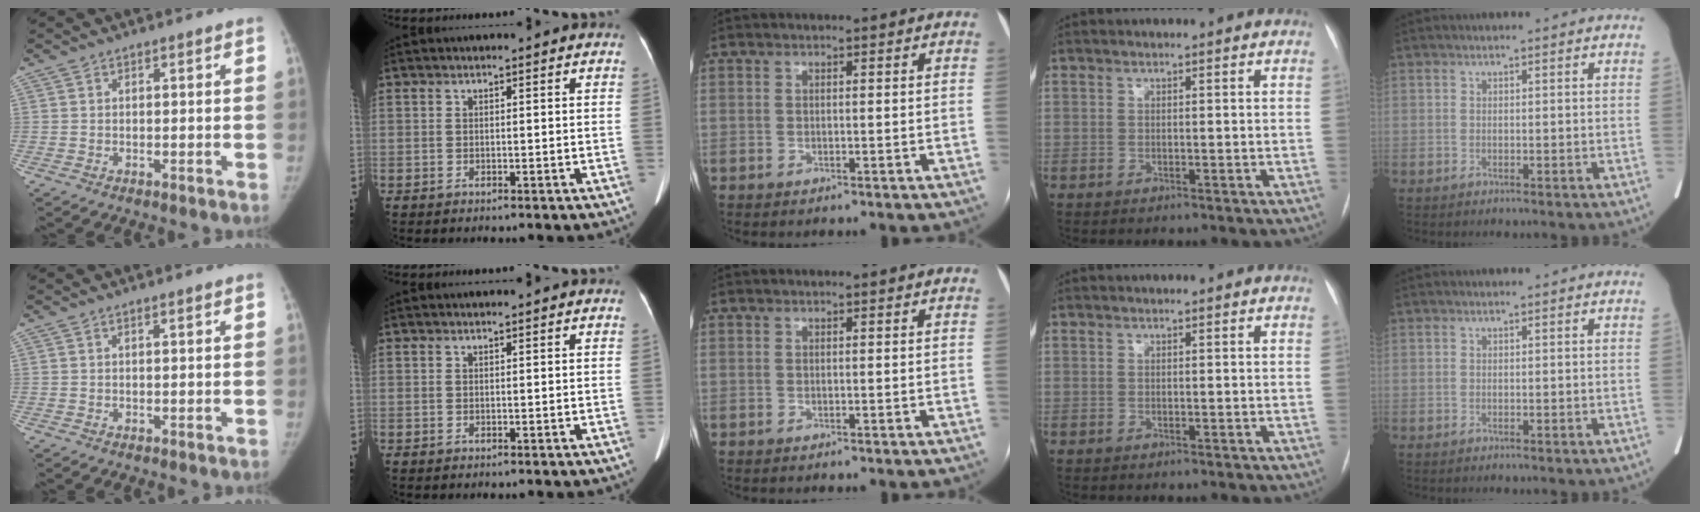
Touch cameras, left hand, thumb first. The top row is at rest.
{"thumb": {"total": 0.5, "force": [0.4, -0.1, 0.3], "torque": [-0.008, -0.003, 0.013]}, "index": {"total": 1.0, "force": [0.9, -0.1, 0.3], "torque": [-0.006, 0.014, 0.018]}}